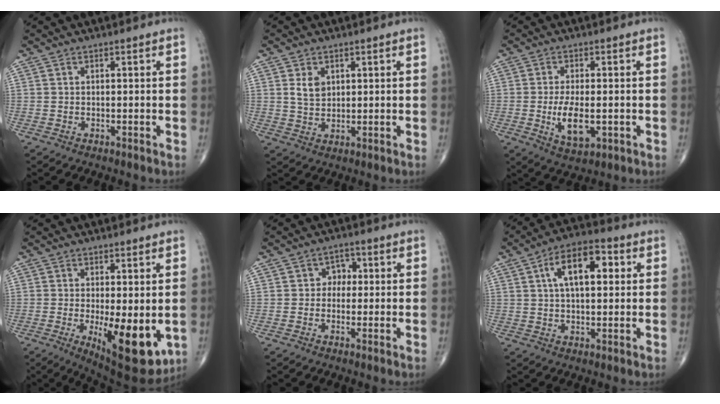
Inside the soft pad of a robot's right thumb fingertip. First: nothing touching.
{"total": 4.0, "force": [1.4, 2.8, 2.4], "torque": [-0.032, -0.010, 0.030]}
{"total": 7.4, "force": [-1.4, 3.4, 6.5], "torque": [-0.113, -0.010, -0.019]}
{"total": 13.6, "force": [-2.7, 4.9, 12.4], "torque": [-0.171, -0.028, -0.025]}
{"total": 3.4, "force": [0.1, 2.9, 1.7], "torque": [0.008, 0.011, -0.010]}
{"total": 11.3, "force": [2.9, 5.6, 9.4], "torque": [-0.142, 0.018, 0.040]}